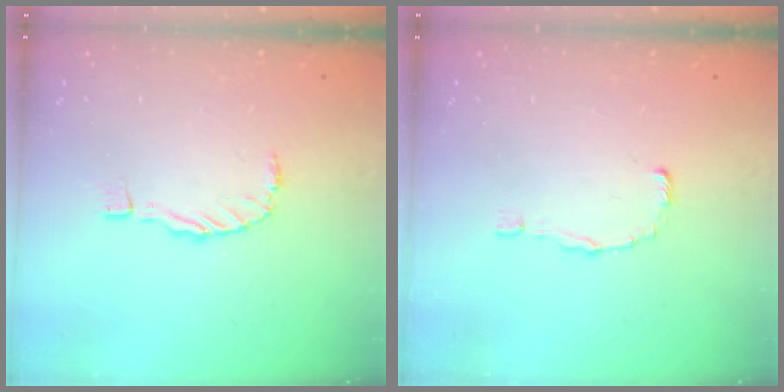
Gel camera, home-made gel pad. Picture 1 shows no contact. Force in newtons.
{"total": 0.0}